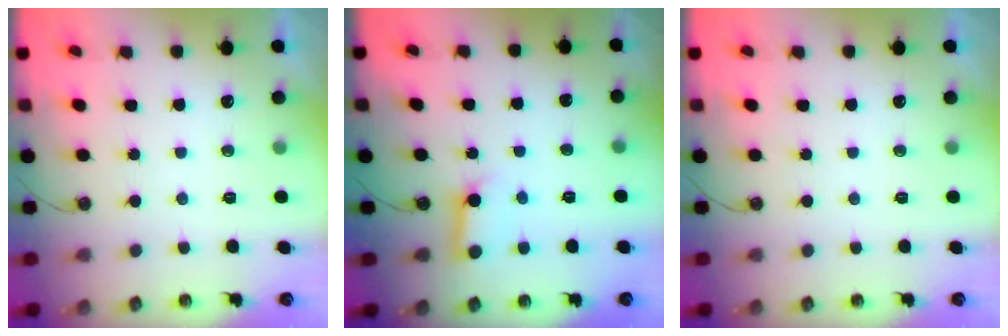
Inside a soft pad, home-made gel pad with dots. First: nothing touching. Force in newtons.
{"total": 7.4, "press": 7.3, "slide": 0.9}
{"total": 0.0}